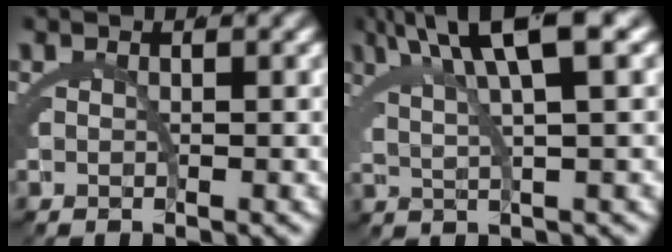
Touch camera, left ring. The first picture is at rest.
{"total": 7.4, "force": [4.5, 1.5, 5.7], "torque": [-0.084, 0.029, 0.068]}